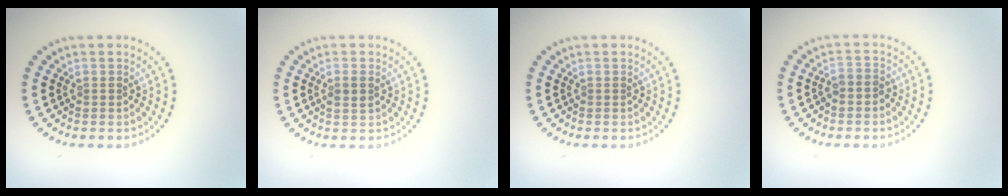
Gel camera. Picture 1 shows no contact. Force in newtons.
{"total": 1.3, "press": 1.3, "slide": 0.3}
{"total": 0.0}
{"total": 1.5, "press": 1.3, "slide": 0.8}